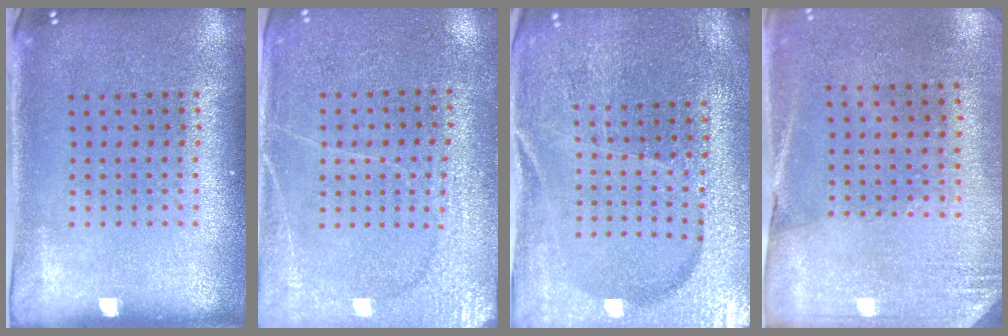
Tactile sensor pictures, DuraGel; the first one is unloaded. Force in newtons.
{"total": 2.8, "press": 2.7, "slide": 0.8}
{"total": 3.6, "press": 3.6, "slide": 0.6}
{"total": 2.6, "press": 2.3, "slide": 1.2}